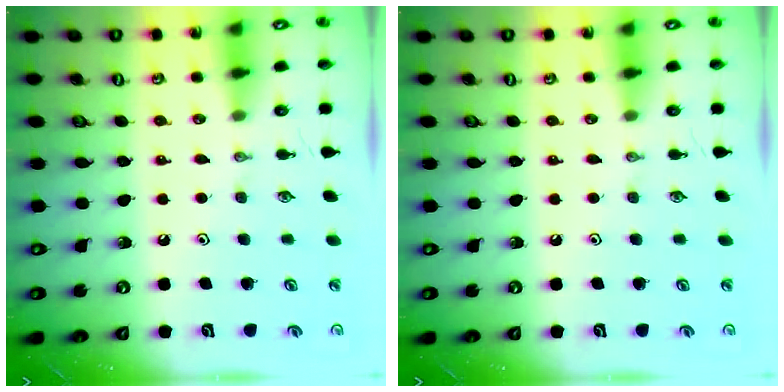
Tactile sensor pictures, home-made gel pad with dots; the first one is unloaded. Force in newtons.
{"total": 0.0}